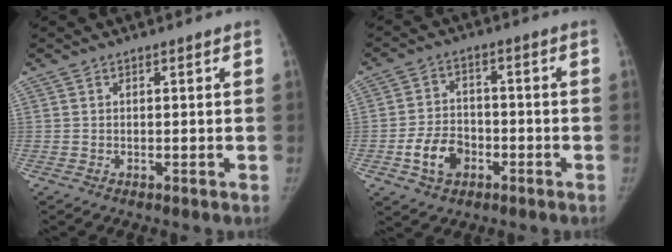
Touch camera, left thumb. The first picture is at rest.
{"total": 8.2, "force": [-3.4, 6.0, 4.4], "torque": [-0.061, 0.022, -0.059]}